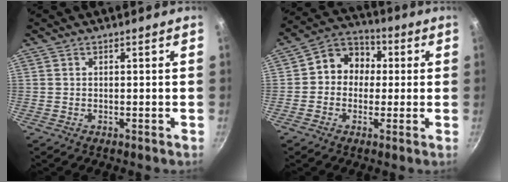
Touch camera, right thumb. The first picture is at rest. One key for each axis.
{"total": 9.2, "fx": 0.6, "fy": 8.0, "fz": 4.4, "tx": -0.026, "ty": 0.024, "tz": -0.014}